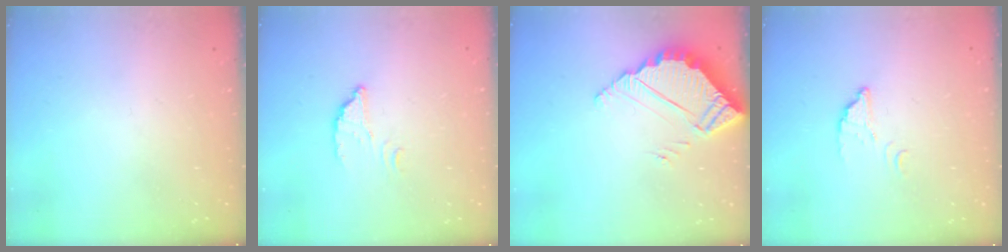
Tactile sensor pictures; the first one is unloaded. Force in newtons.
{"total": 2.7, "press": 2.7, "slide": 0.4}
{"total": 4.7, "press": 4.7, "slide": 0.3}
{"total": 3.1, "press": 3.1, "slide": 0.2}